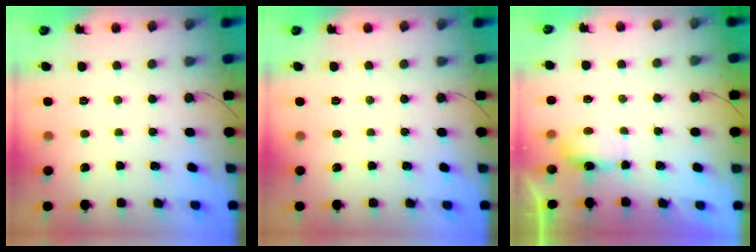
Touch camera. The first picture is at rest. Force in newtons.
{"total": 0.0}
{"total": 3.9, "press": 3.7, "slide": 1.3}